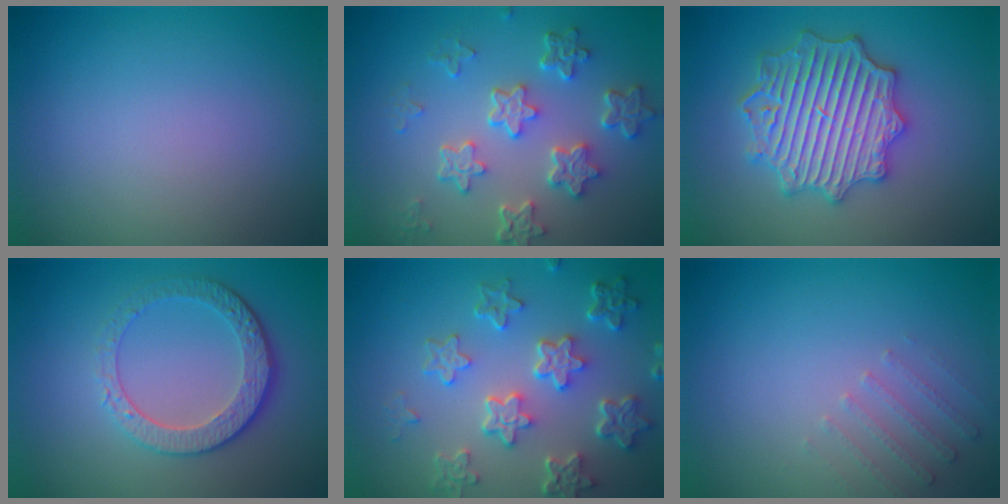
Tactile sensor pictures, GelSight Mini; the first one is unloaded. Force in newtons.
{"total": 5.6, "press": 4.3, "slide": 3.6}
{"total": 6.7, "press": 6.6, "slide": 1.2}
{"total": 4.7, "press": 3.3, "slide": 3.3}
{"total": 6.2, "press": 4.6, "slide": 4.2}
{"total": 1.6, "press": 1.6, "slide": 0.4}